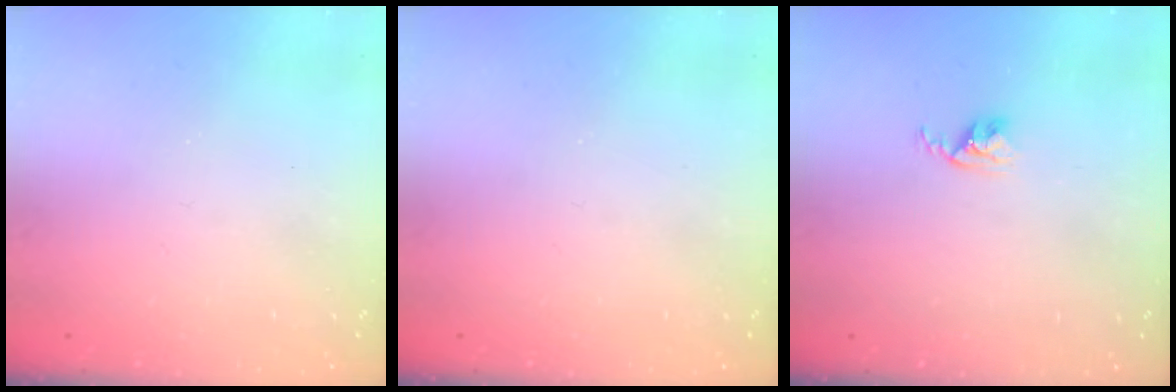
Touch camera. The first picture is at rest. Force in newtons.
{"total": 0.0}
{"total": 2.7, "press": 2.7, "slide": 0.4}